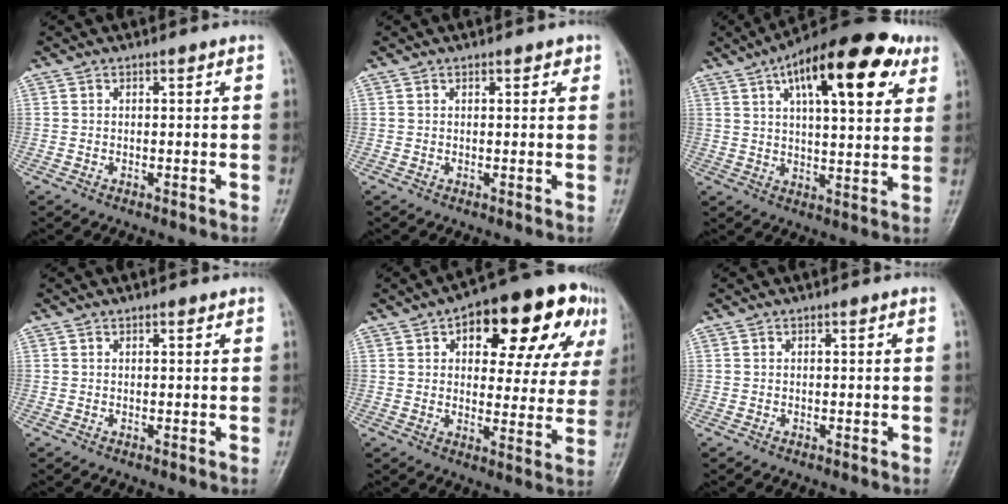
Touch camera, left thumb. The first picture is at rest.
{"total": 1.5, "force": [0.9, 0.8, 0.9], "torque": [-0.001, -0.002, 0.008]}
{"total": 20.7, "force": [9.7, 7.9, 16.5], "torque": [-0.225, -0.006, 0.143]}
{"total": 0.6, "force": [0.4, 0.2, 0.3], "torque": [-0.007, -0.002, 0.004]}
{"total": 20.6, "force": [9.3, 9.9, 15.5], "torque": [-0.157, 0.011, 0.122]}
{"total": 0.0}